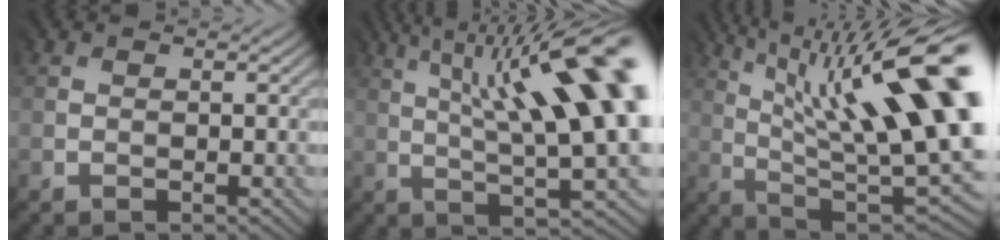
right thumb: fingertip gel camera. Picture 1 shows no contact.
{"total": 16.9, "force": [4.4, 4.3, 15.7], "torque": [-0.240, 0.030, 0.087]}
{"total": 19.2, "force": [5.4, 5.9, 17.5], "torque": [-0.254, 0.020, 0.101]}